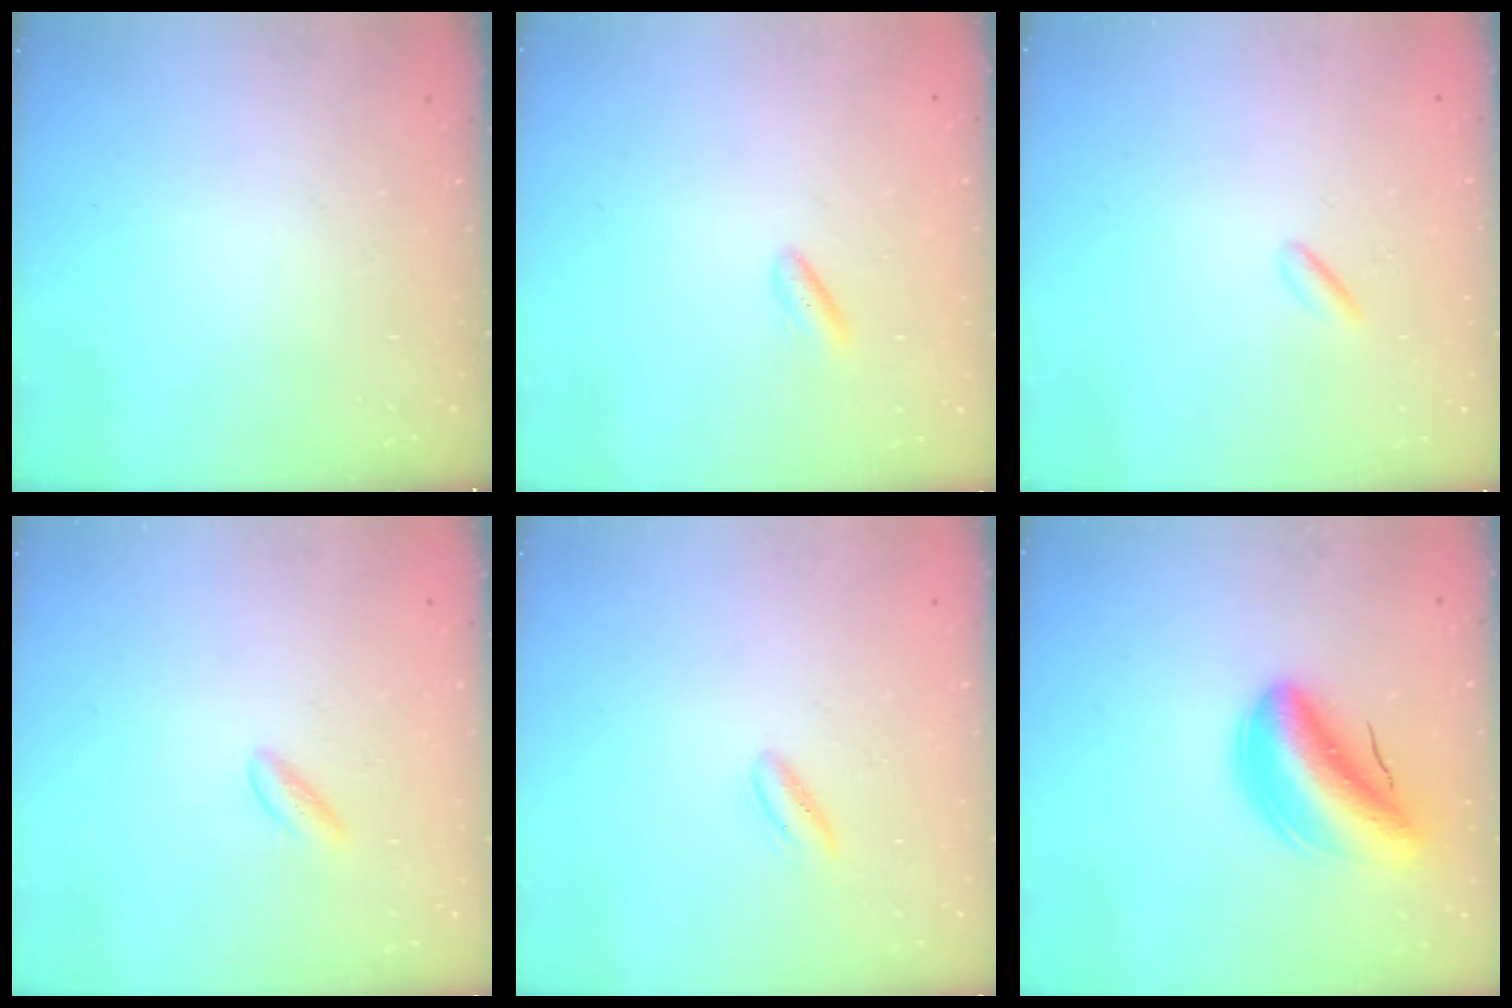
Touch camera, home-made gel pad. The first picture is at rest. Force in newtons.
{"total": 2.0, "press": 1.7, "slide": 1.0}
{"total": 0.6, "press": 0.2, "slide": 0.5}
{"total": 2.3, "press": 2.2, "slide": 0.9}
{"total": 2.6, "press": 2.3, "slide": 1.3}
{"total": 10.7, "press": 10.1, "slide": 3.5}